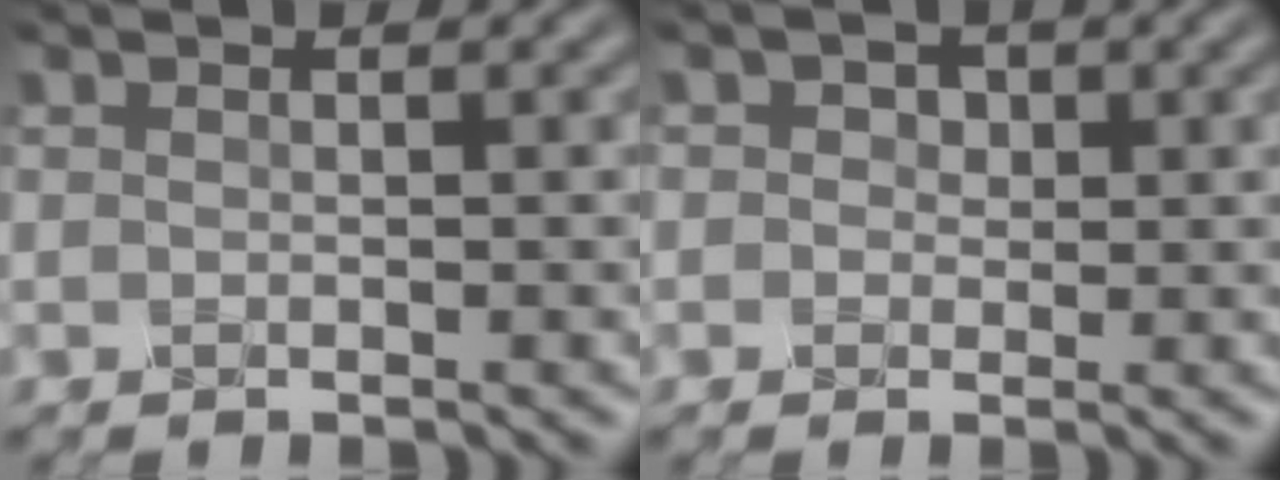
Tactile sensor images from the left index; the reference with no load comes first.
{"total": 2.3, "force": [0.7, 2.0, 1.0], "torque": [-0.024, 0.004, 0.004]}